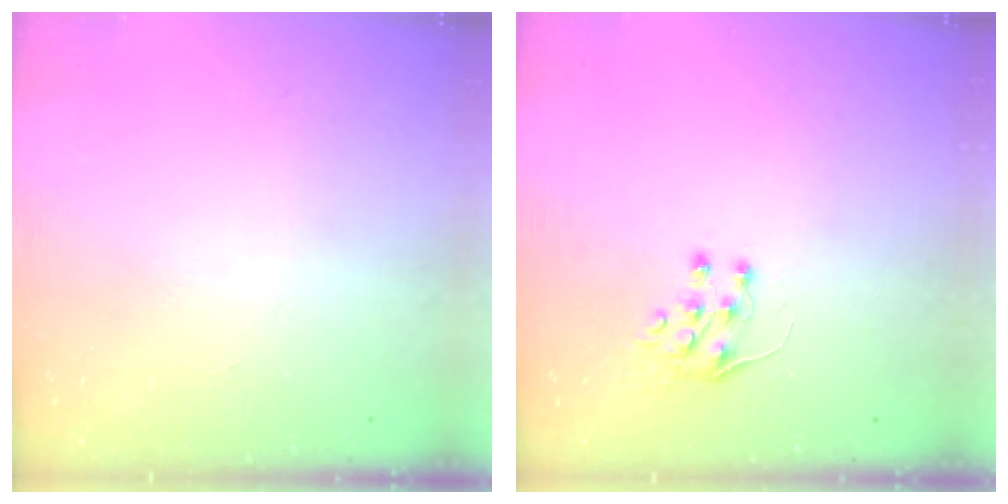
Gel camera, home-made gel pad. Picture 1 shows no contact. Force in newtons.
{"total": 6.0, "press": 5.9, "slide": 0.7}